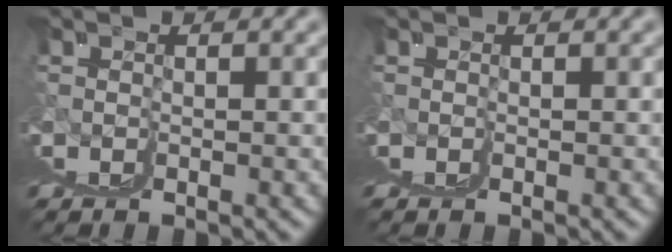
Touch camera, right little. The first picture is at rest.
{"total": 0.0}